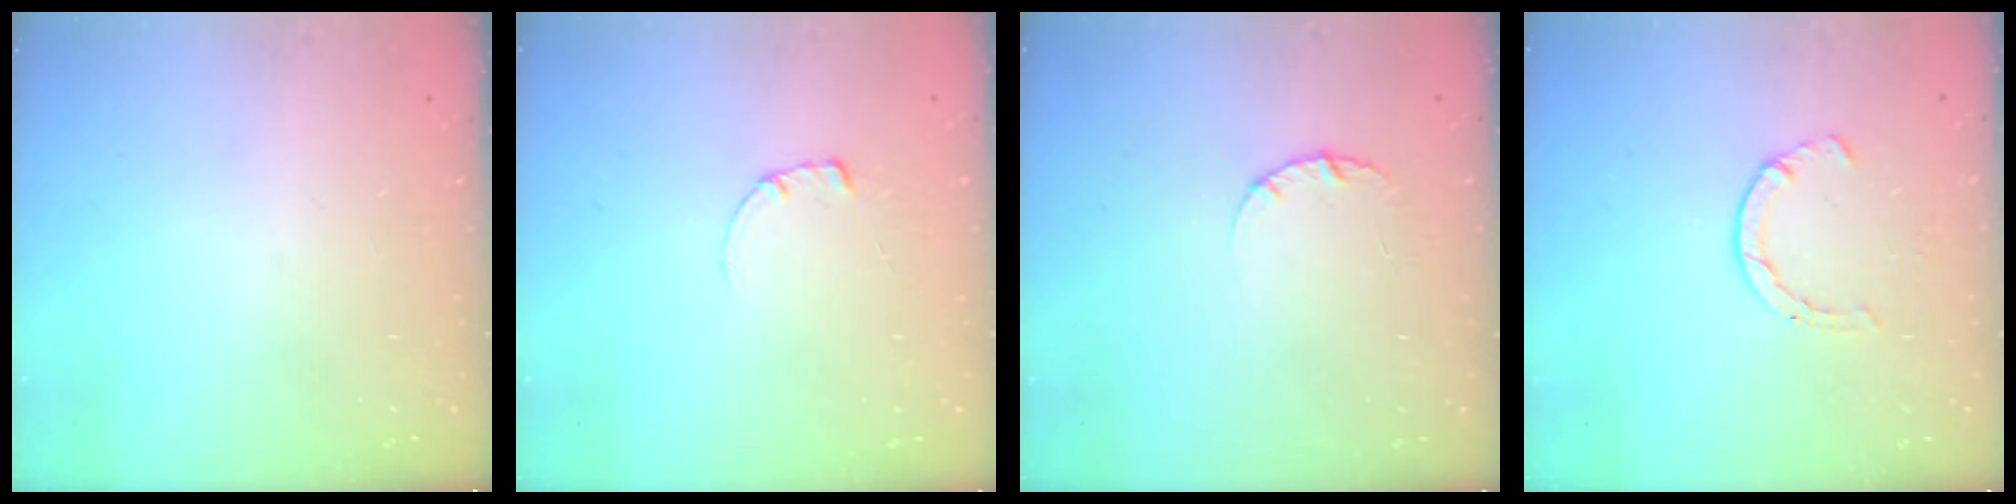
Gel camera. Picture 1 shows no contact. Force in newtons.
{"total": 0.6, "press": 0.5, "slide": 0.2}
{"total": 2.6, "press": 2.6, "slide": 0.3}
{"total": 2.1, "press": 2.1, "slide": 0.5}